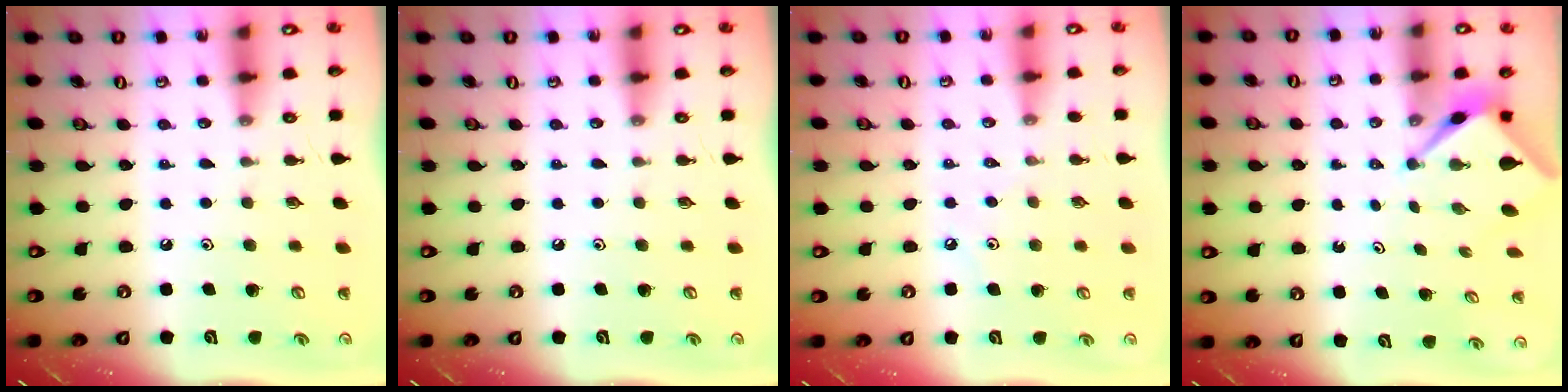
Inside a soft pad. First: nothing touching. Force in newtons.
{"total": 0.0}
{"total": 3.7, "press": 3.7, "slide": 0.5}
{"total": 2.5, "press": 2.5, "slide": 0.2}